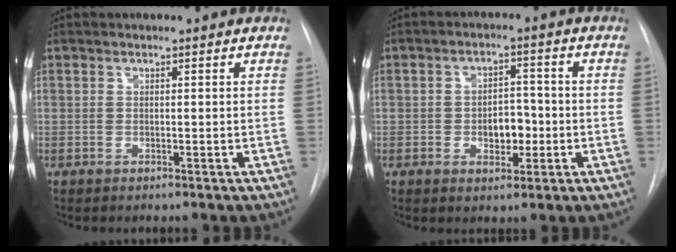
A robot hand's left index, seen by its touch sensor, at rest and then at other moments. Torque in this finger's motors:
{"motor_torque": [0.09, 0.02, 0.12, 0.05]}